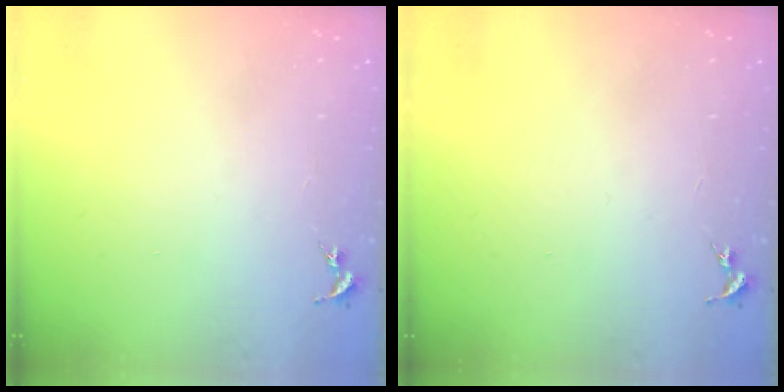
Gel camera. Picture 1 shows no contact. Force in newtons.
{"total": 0.0}